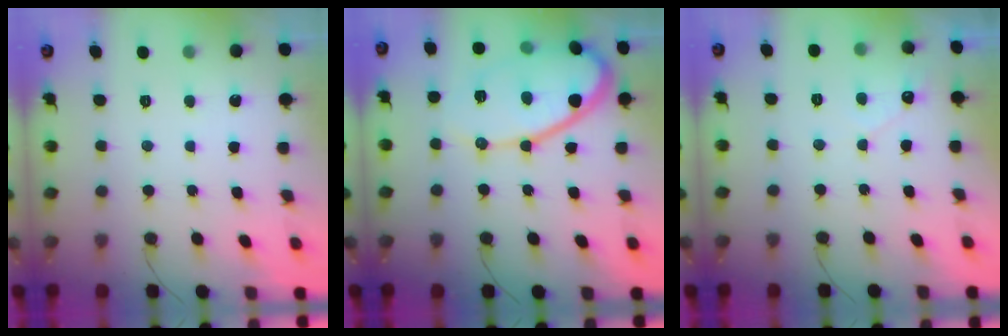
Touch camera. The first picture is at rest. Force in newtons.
{"total": 14.2, "press": 14.2, "slide": 0.7}
{"total": 2.9, "press": 2.9, "slide": 0.1}